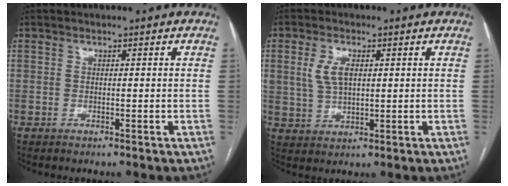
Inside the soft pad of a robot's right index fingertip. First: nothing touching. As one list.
[{"total": 5.2, "force": [1.4, 2.7, 4.2], "torque": [-0.093, 0.008, 0.033]}]